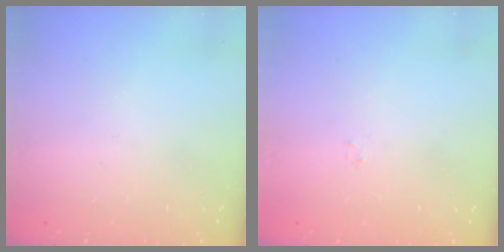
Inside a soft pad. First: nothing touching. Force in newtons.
{"total": 0.8, "press": 0.8, "slide": 0.2}